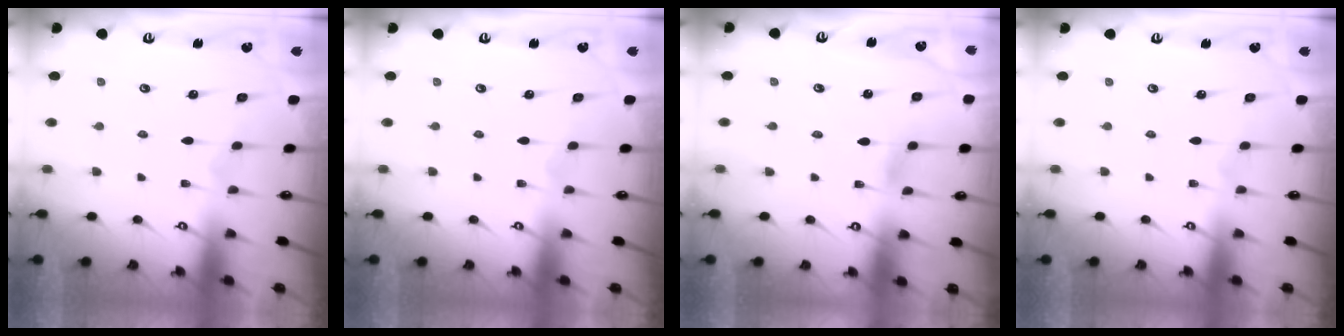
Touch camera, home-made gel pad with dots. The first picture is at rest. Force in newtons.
{"total": 0.0}
{"total": 1.0, "press": 1.0, "slide": 0.1}
{"total": 0.0}